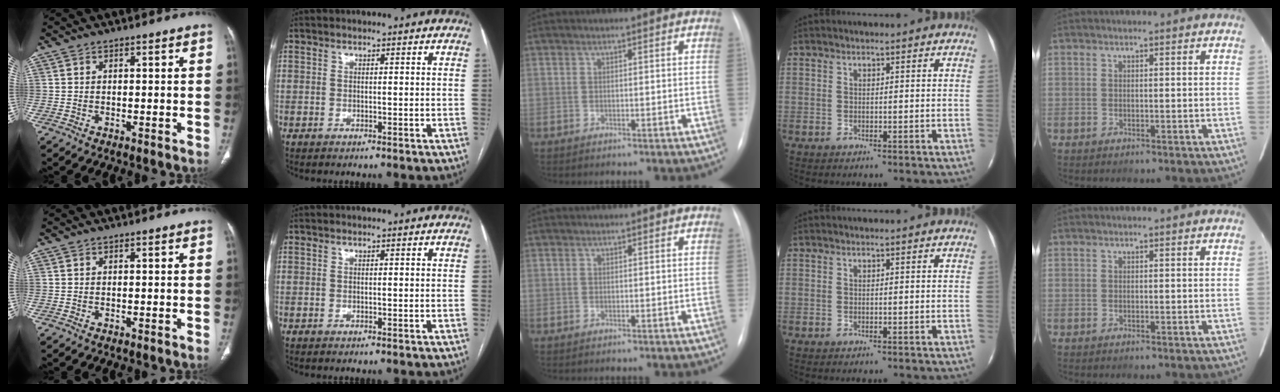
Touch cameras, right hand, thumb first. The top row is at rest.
{}